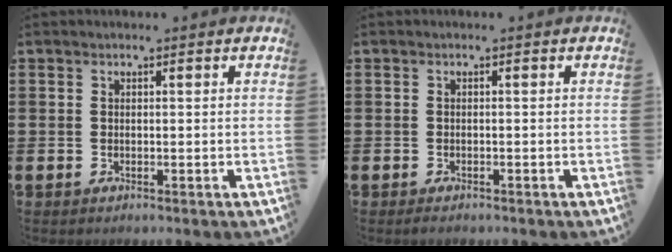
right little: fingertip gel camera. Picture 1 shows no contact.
{"total": 0.6, "force": [-0.4, 0.2, 0.4], "torque": [-0.008, 0.001, -0.009]}